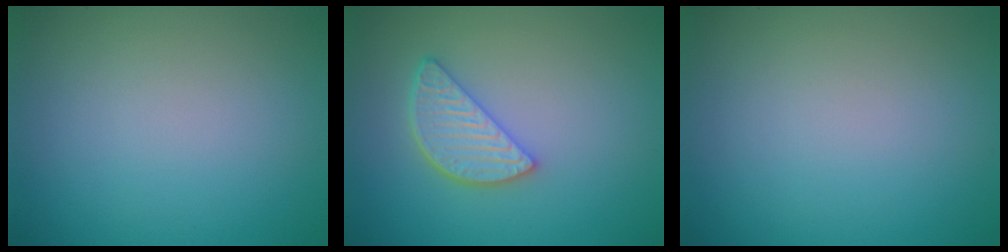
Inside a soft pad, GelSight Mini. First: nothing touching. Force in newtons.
{"total": 3.7, "press": 3.1, "slide": 2.0}
{"total": 0.0}